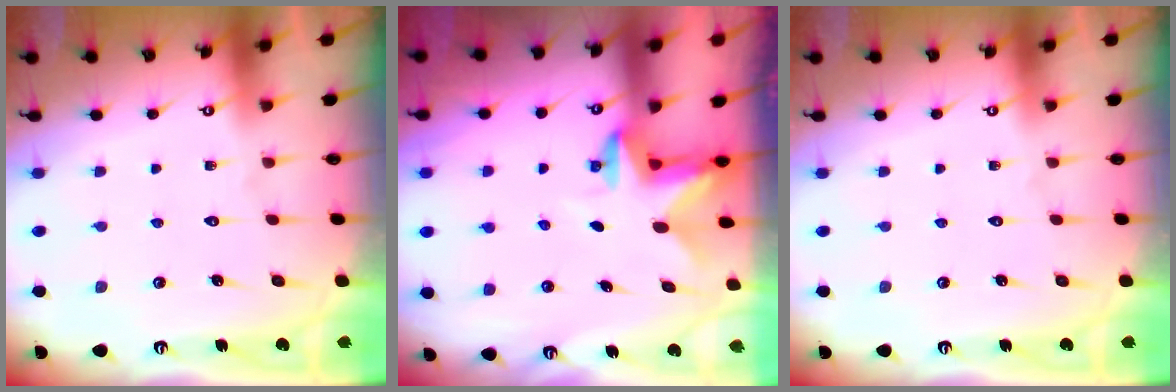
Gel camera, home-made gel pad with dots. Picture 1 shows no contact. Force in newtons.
{"total": 2.8, "press": 2.8, "slide": 0.6}
{"total": 0.0}